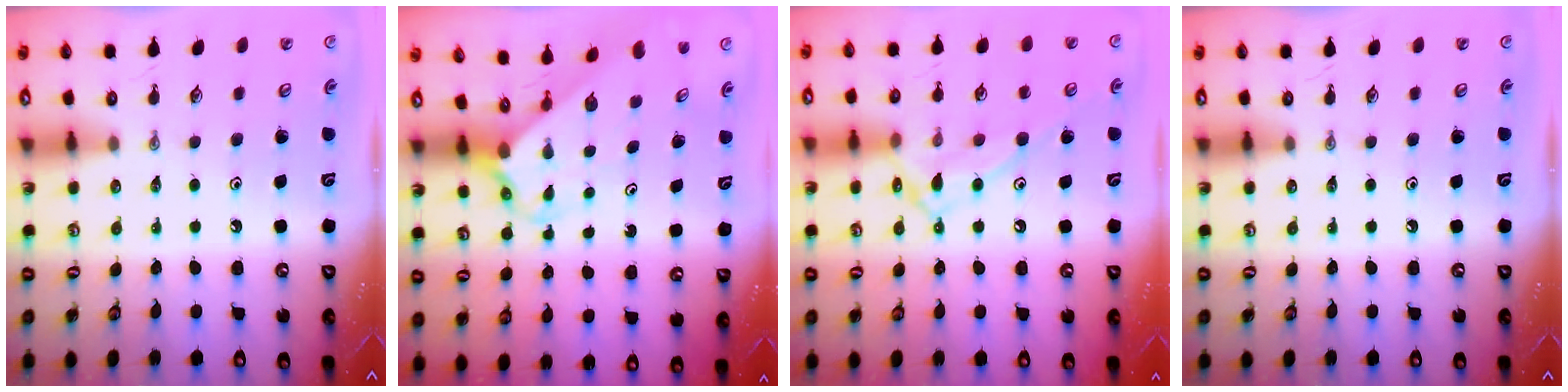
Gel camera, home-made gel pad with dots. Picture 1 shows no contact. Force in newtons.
{"total": 3.4, "press": 3.4, "slide": 0.3}
{"total": 12.1, "press": 12.1, "slide": 0.7}
{"total": 0.0}